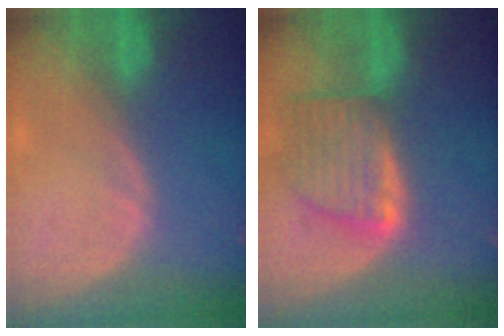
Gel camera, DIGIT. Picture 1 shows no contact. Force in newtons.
{"total": 8.0, "press": 7.3, "slide": 3.3}